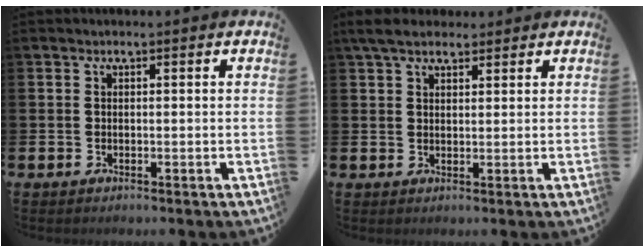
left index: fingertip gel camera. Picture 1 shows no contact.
{"total": 4.5, "force": [3.8, 1.8, 1.8], "torque": [-0.034, -0.008, 0.068]}